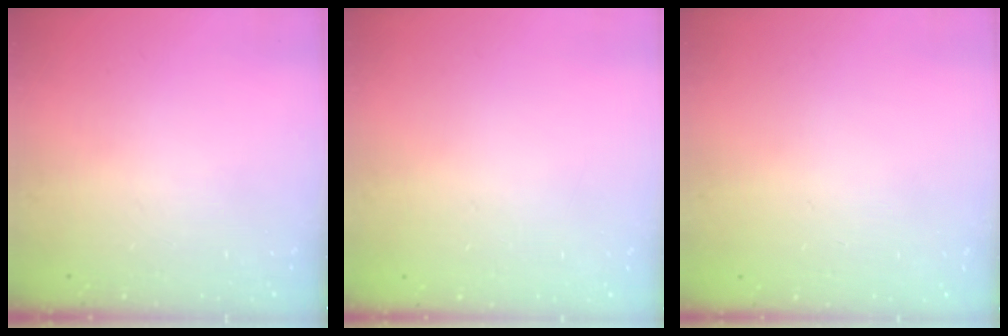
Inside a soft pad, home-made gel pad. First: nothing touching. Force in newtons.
{"total": 0.0}
{"total": 0.0}